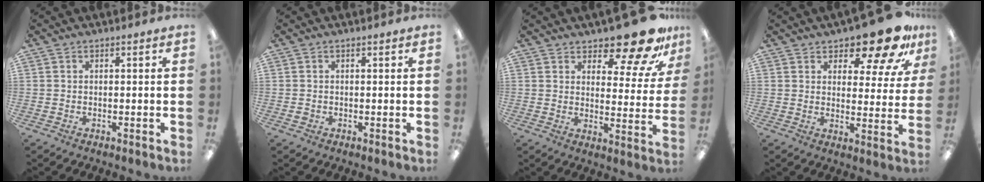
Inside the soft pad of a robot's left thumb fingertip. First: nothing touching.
{"total": 0.5, "force": [-0.1, 0.5, 0.1], "torque": [-0.002, 0.003, -0.003]}
{"total": 15.0, "force": [12.1, 5.0, 7.5], "torque": [-0.100, -0.094, 0.202]}
{"total": 13.6, "force": [10.6, 5.0, 6.9], "torque": [-0.092, -0.074, 0.181]}